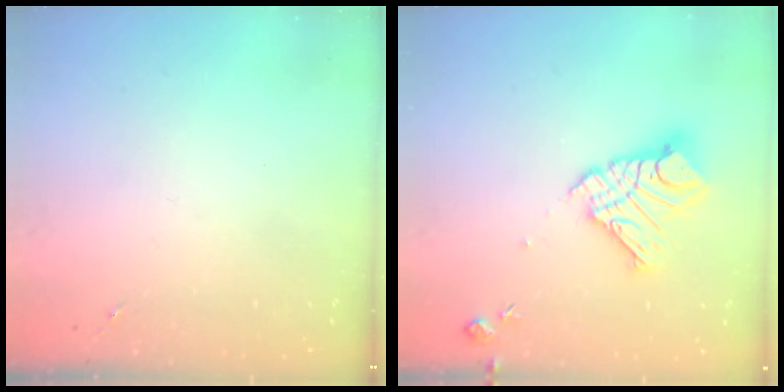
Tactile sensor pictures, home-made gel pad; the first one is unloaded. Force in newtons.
{"total": 15.2, "press": 15.1, "slide": 1.6}